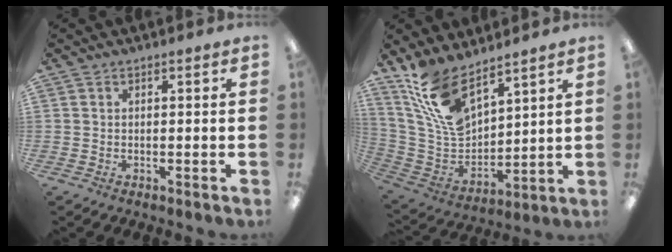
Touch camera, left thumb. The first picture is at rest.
{"total": 15.4, "force": [10.7, 6.9, 8.6], "torque": [-0.202, -0.053, 0.203]}